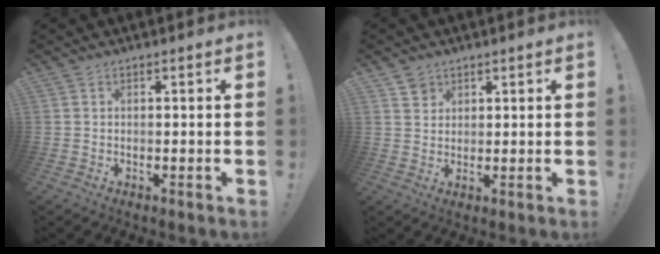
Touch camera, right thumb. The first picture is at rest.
{"total": 3.3, "force": [2.3, 2.4, 0.4], "torque": [0.001, -0.013, 0.041]}